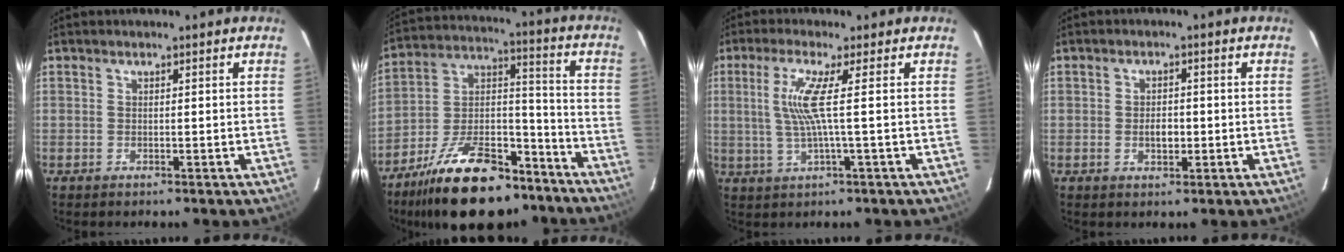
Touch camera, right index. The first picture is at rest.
{"total": 23.8, "force": [-16.6, 10.7, 13.2], "torque": [-0.250, 0.023, -0.255]}
{"total": 5.9, "force": [0.6, -1.4, 5.7], "torque": [-0.113, -0.004, 0.019]}
{"total": 2.6, "force": [-0.5, 1.7, 1.9], "torque": [-0.032, 0.004, -0.009]}